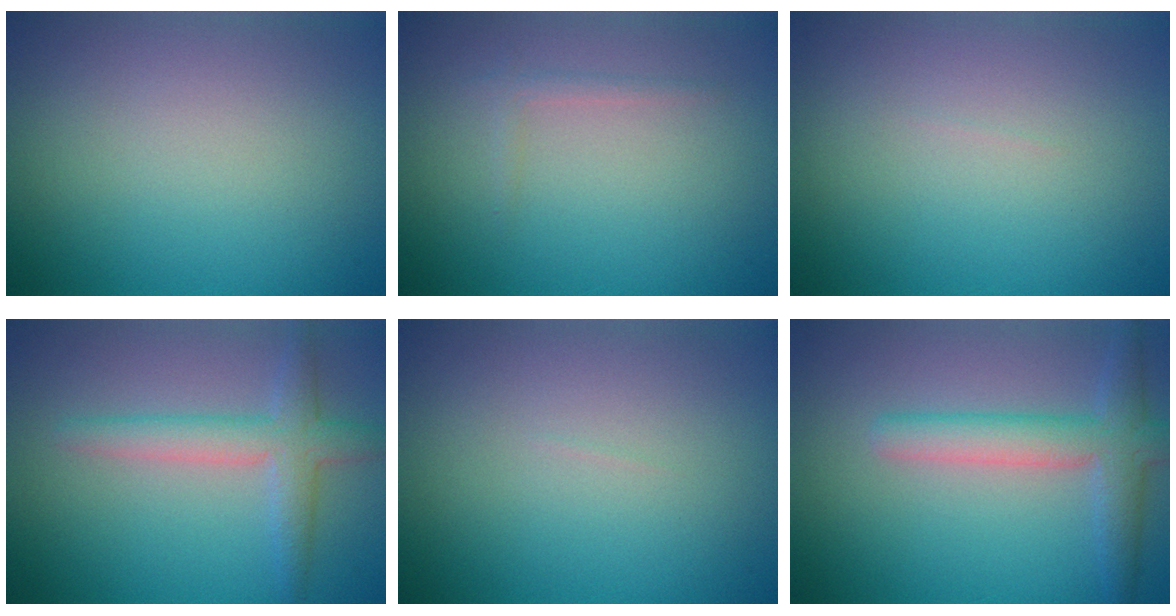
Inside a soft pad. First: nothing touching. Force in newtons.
{"total": 0.9, "press": 0.9, "slide": 0.0}
{"total": 0.0}
{"total": 3.4, "press": 3.4, "slide": 0.1}
{"total": 0.0}
{"total": 4.1, "press": 4.1, "slide": 0.2}